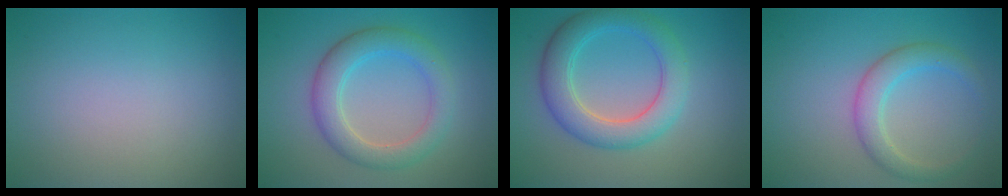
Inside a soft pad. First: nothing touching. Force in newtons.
{"total": 4.4, "press": 4.4, "slide": 0.2}
{"total": 5.1, "press": 5.1, "slide": 0.2}
{"total": 3.1, "press": 3.1, "slide": 0.3}